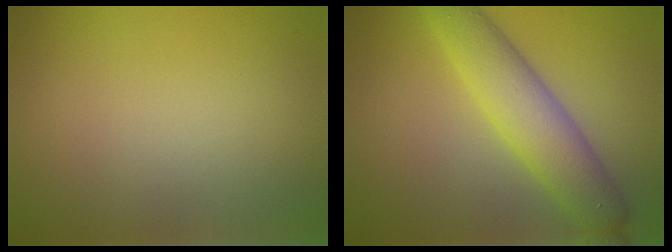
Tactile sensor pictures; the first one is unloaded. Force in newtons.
{"total": 5.4, "press": 5.4, "slide": 0.2}